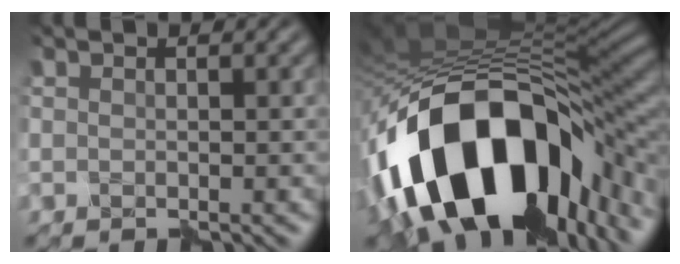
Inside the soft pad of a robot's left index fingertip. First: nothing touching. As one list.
[{"total": 18.9, "force": [-6.5, 10.6, 14.2], "torque": [-0.261, -0.015, -0.089]}]